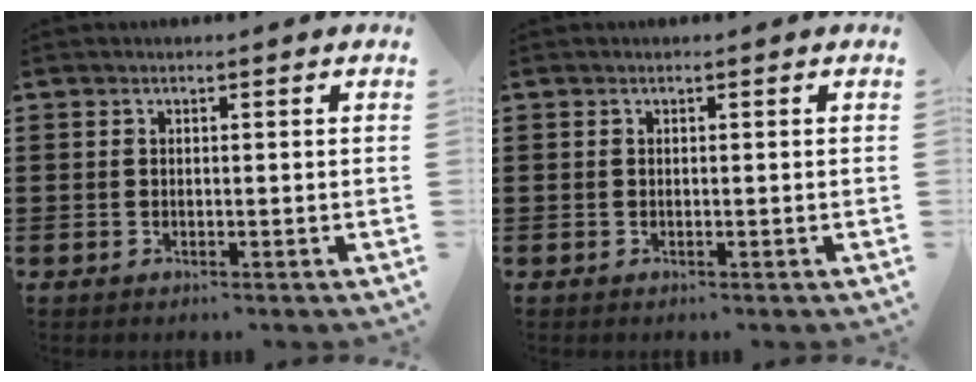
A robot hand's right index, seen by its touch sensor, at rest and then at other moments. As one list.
[{"total": 0.0}]